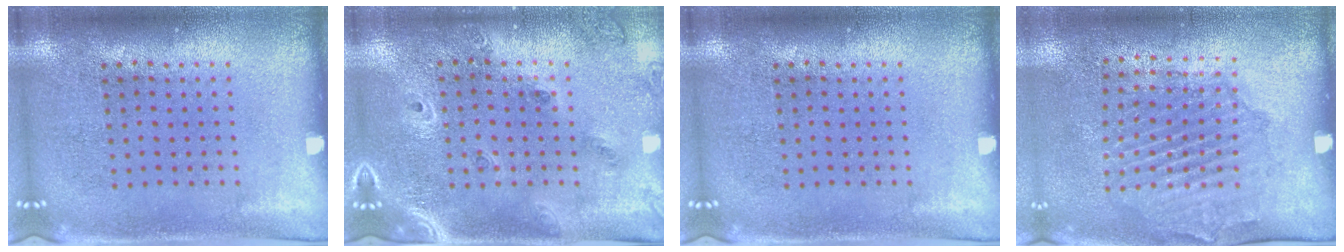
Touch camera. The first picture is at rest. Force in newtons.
{"total": 1.5, "press": 1.4, "slide": 0.5}
{"total": 0.0}
{"total": 1.6, "press": 1.4, "slide": 0.7}